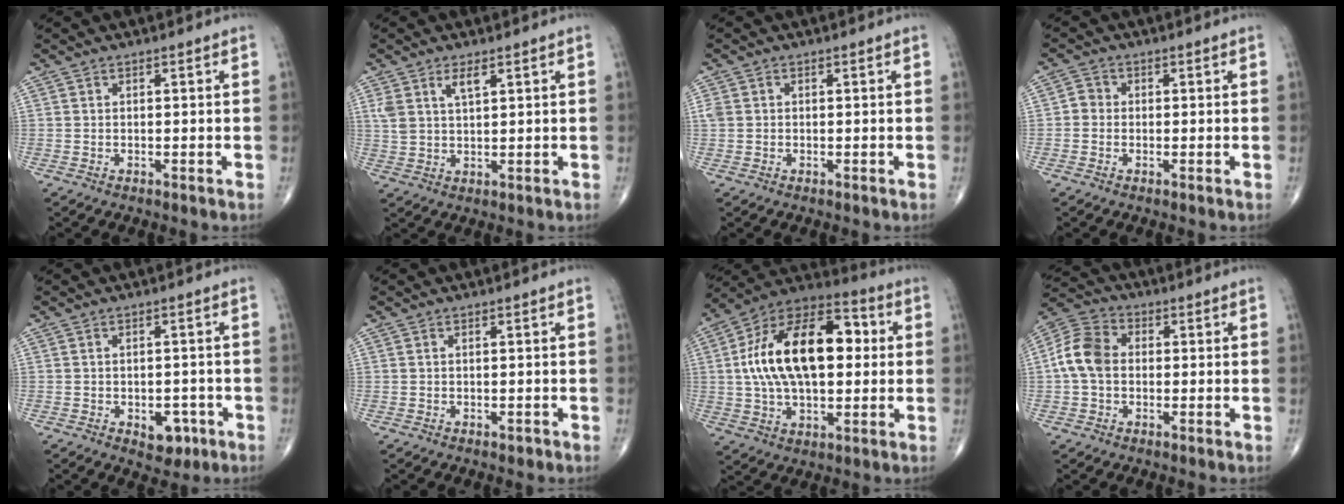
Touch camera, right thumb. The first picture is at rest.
{"total": 4.4, "force": [2.4, 1.8, 3.3], "torque": [-0.065, -0.007, 0.051]}
{"total": 1.9, "force": [0.2, 1.7, 0.9], "torque": [-0.024, 0.009, 0.008]}
{"total": 2.2, "force": [-0.3, 2.0, 0.8], "torque": [-0.002, 0.006, -0.014]}
{"total": 4.9, "force": [-2.1, 3.2, 3.1], "torque": [-0.015, 0.011, -0.020]}
{"total": 0.7, "force": [-0.3, 0.4, 0.5], "torque": [-0.005, -0.001, -0.005]}
{"total": 23.3, "force": [2.7, 12.9, 19.2], "torque": [-0.319, 0.027, 0.039]}
{"total": 8.8, "force": [0.0, 6.5, 5.9], "torque": [-0.113, 0.027, -0.012]}